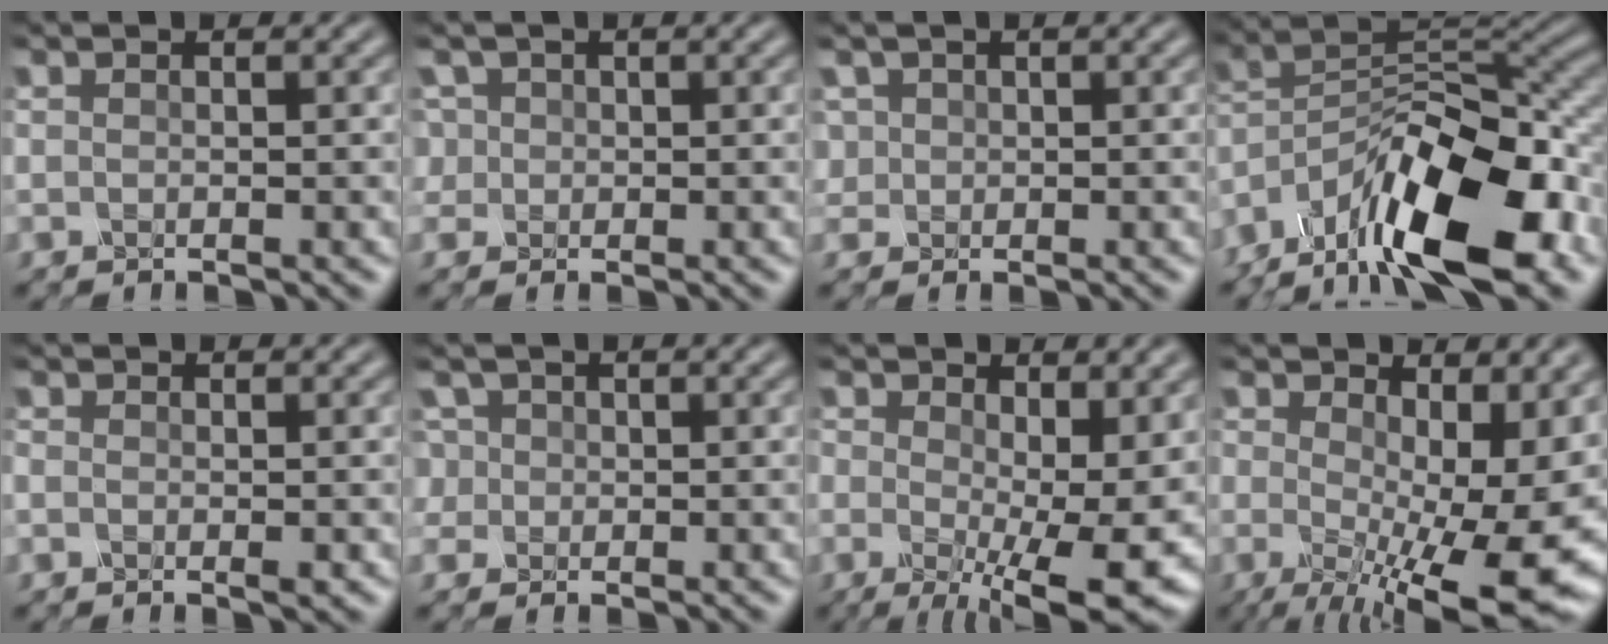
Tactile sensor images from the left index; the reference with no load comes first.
{"total": 3.4, "force": [0.8, 3.0, 1.4], "torque": [-0.029, 0.022, 0.010]}
{"total": 1.9, "force": [0.4, 1.7, 0.5], "torque": [-0.010, 0.002, 0.007]}
{"total": 13.7, "force": [-8.3, 4.9, 9.8], "torque": [-0.158, 0.008, -0.159]}
{"total": 1.2, "force": [-0.5, 0.7, 1.0], "torque": [-0.020, -0.004, -0.009]}
{"total": 4.2, "force": [1.1, 3.6, 1.8], "torque": [-0.042, 0.024, 0.010]}
{"total": 11.3, "force": [-0.6, 5.1, 10.0], "torque": [-0.156, -0.024, 0.000]}
{"total": 15.1, "force": [-1.4, 6.9, 13.3], "torque": [-0.187, -0.031, -0.001]}